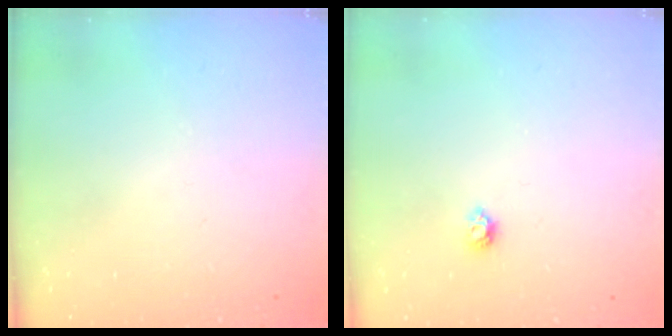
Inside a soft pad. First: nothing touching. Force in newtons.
{"total": 3.9, "press": 3.9, "slide": 0.6}